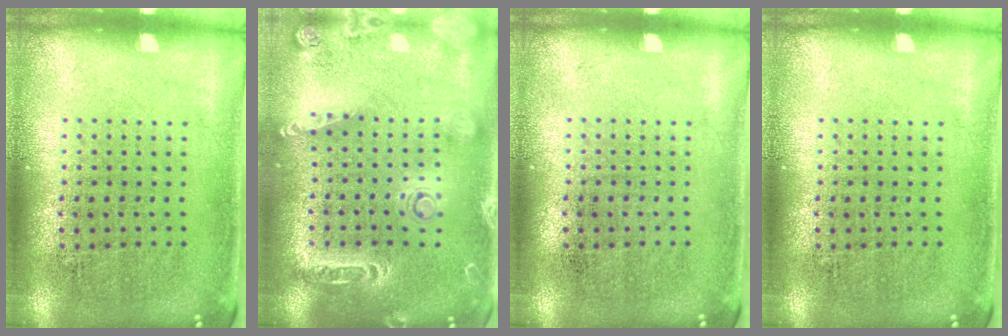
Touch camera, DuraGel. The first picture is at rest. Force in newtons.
{"total": 2.0, "press": 1.9, "slide": 0.6}
{"total": 0.0}
{"total": 0.0}